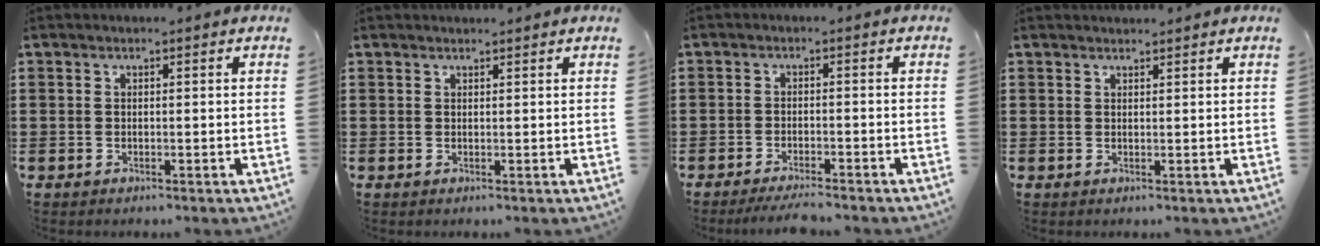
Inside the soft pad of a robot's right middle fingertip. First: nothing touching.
{"total": 0.7, "force": [0.7, 0.0, -0.1], "torque": [-0.001, -0.003, 0.013]}
{"total": 2.9, "force": [-2.7, -0.1, 1.1], "torque": [-0.020, -0.002, -0.051]}
{"total": 1.0, "force": [1.0, 0.0, -0.1], "torque": [-0.001, -0.003, 0.019]}